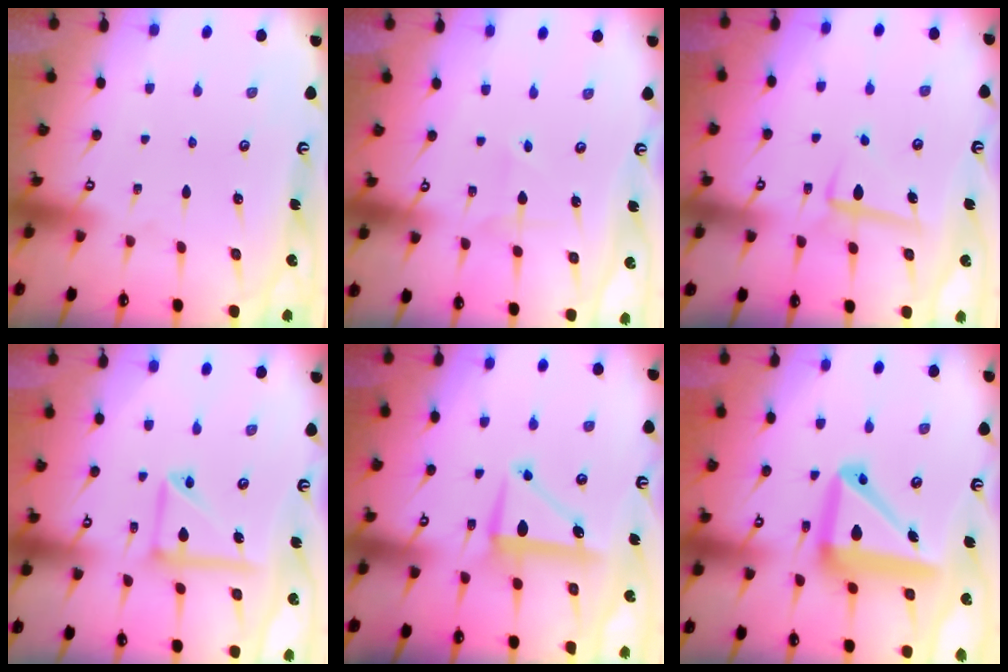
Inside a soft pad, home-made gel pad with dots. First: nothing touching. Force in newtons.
{"total": 2.5, "press": 2.5, "slide": 0.3}
{"total": 6.0, "press": 5.8, "slide": 1.2}
{"total": 12.7, "press": 12.6, "slide": 1.7}
{"total": 8.3, "press": 8.3, "slide": 0.6}
{"total": 16.4, "press": 16.2, "slide": 2.6}